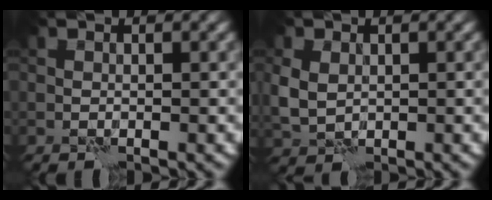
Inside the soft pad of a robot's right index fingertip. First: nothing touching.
{"total": 3.0, "force": [0.5, 2.4, 1.7], "torque": [-0.050, 0.002, 0.011]}